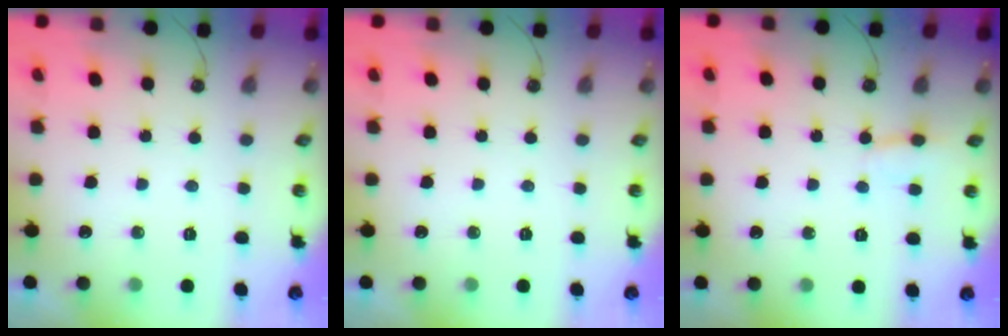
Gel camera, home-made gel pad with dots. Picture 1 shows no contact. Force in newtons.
{"total": 0.0}
{"total": 4.1, "press": 4.0, "slide": 0.7}